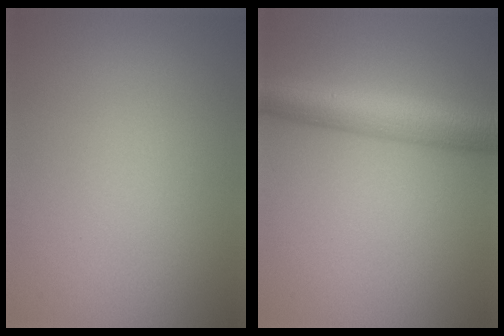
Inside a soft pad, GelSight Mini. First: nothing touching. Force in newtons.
{"total": 6.4, "press": 6.4, "slide": 0.1}